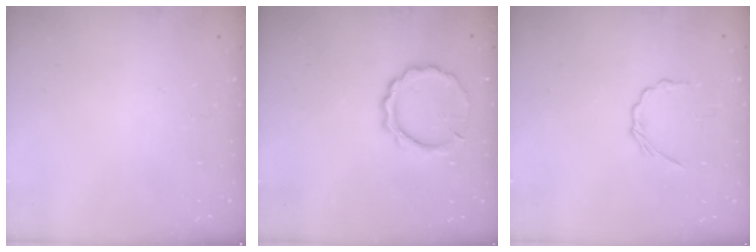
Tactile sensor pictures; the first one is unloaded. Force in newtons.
{"total": 9.1, "press": 9.1, "slide": 0.8}
{"total": 2.4, "press": 2.3, "slide": 0.9}